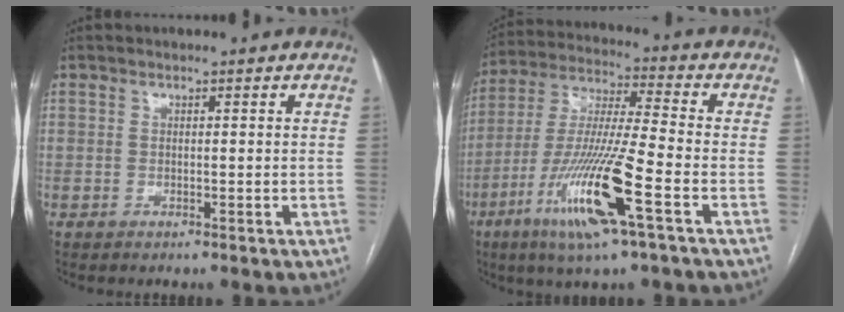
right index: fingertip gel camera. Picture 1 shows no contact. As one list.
[{"total": 16.5, "force": [-7.1, 0.3, 14.8], "torque": [-0.306, -0.022, -0.133]}]